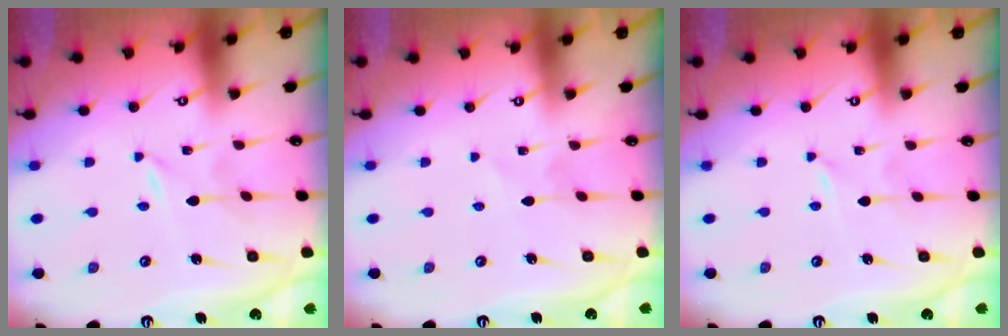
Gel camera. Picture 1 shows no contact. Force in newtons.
{"total": 0.8, "press": 0.8, "slide": 0.1}
{"total": 0.0}